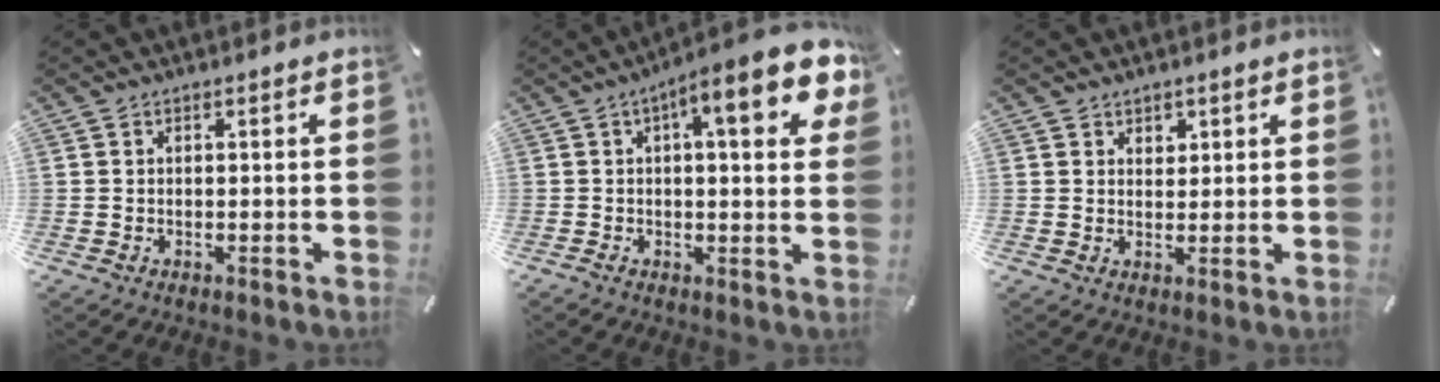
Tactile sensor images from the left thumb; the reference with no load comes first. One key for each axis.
{"total": 13.0, "fx": 5.3, "fy": 3.3, "fz": 11.4, "tx": -0.150, "ty": -0.031, "tz": 0.078}
{"total": 2.2, "fx": 1.3, "fy": 1.8, "fz": 0.3, "tx": 0.009, "ty": -0.004, "tz": 0.020}